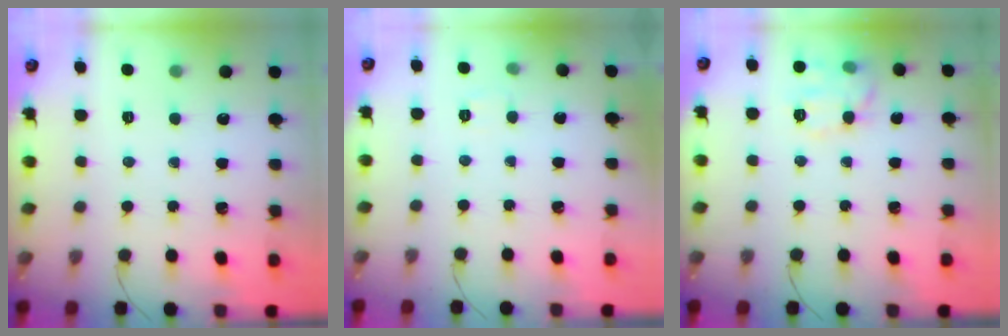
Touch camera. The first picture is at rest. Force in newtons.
{"total": 2.4, "press": 2.1, "slide": 1.1}
{"total": 10.8, "press": 10.8, "slide": 0.5}